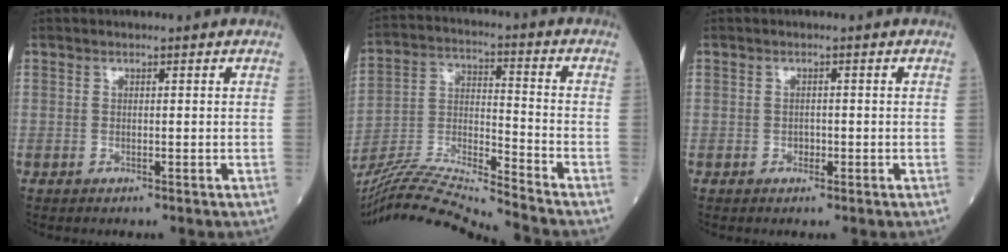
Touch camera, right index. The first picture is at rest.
{"total": 17.1, "force": [-15.9, -1.9, 5.8], "torque": [-0.105, 0.001, -0.286]}
{"total": 1.0, "force": [-0.3, 0.8, 0.5], "torque": [-0.006, 0.003, -0.004]}